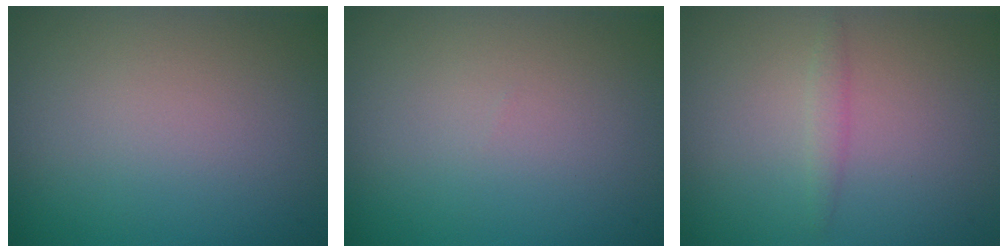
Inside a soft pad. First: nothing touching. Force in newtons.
{"total": 0.0}
{"total": 1.0, "press": 1.0, "slide": 0.0}